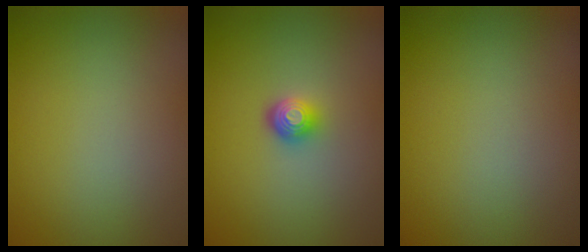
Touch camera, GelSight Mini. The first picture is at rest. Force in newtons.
{"total": 2.1, "press": 1.5, "slide": 1.5}
{"total": 0.0}